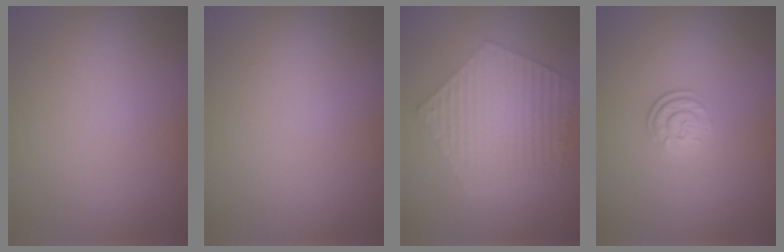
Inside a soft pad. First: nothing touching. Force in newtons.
{"total": 0.0}
{"total": 6.9, "press": 5.0, "slide": 4.8}
{"total": 2.5, "press": 1.9, "slide": 1.6}